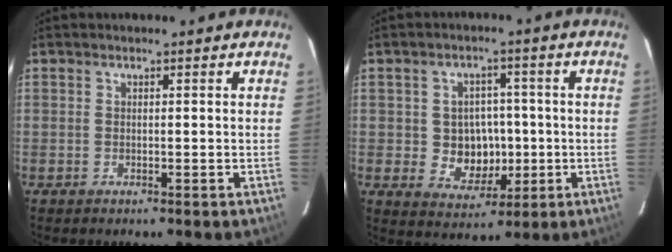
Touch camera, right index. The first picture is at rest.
{"total": 7.7, "force": [-0.8, 6.8, 3.5], "torque": [-0.073, 0.009, 0.004]}